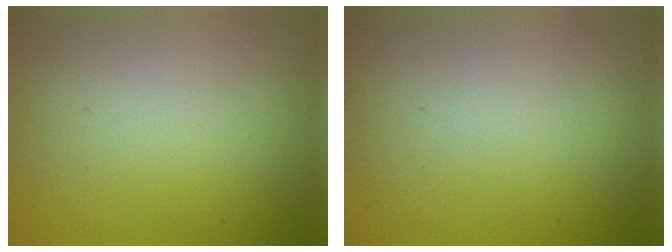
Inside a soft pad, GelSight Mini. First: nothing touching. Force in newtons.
{"total": 0.0}